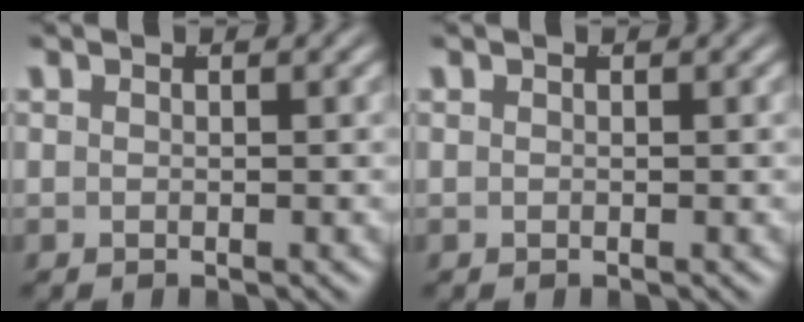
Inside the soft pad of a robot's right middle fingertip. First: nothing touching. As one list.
[{"total": 0.0}]